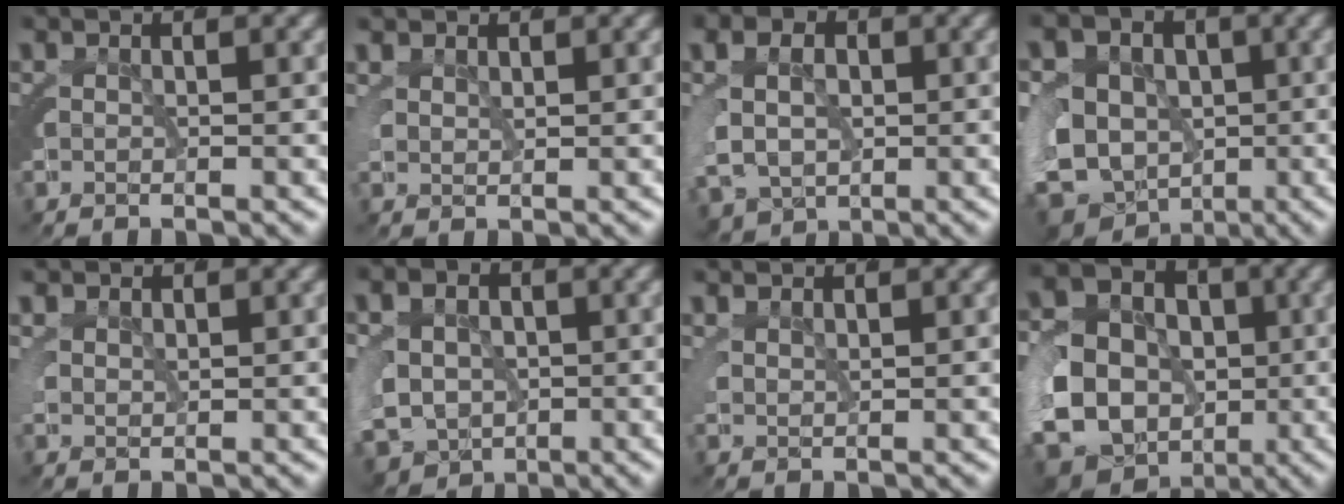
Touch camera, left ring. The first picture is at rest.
{"total": 1.8, "force": [1.5, 0.6, 0.7], "torque": [-0.016, 0.002, 0.031]}
{"total": 7.8, "force": [-1.8, 6.4, 4.1], "torque": [-0.083, -0.040, -0.016]}
{"total": 16.1, "force": [-4.1, 14.4, 6.0], "torque": [-0.158, -0.067, -0.070]}
{"total": 1.7, "force": [1.3, 0.8, 0.8], "torque": [-0.018, 0.001, 0.028]}
{"total": 10.5, "force": [-3.2, 9.1, 4.1], "torque": [-0.094, -0.049, -0.046]}
{"total": 1.9, "force": [1.7, 0.3, 0.6], "torque": [-0.008, 0.007, 0.031]}
{"total": 19.3, "force": [-4.2, 17.1, 7.8], "torque": [-0.201, -0.077, -0.071]}